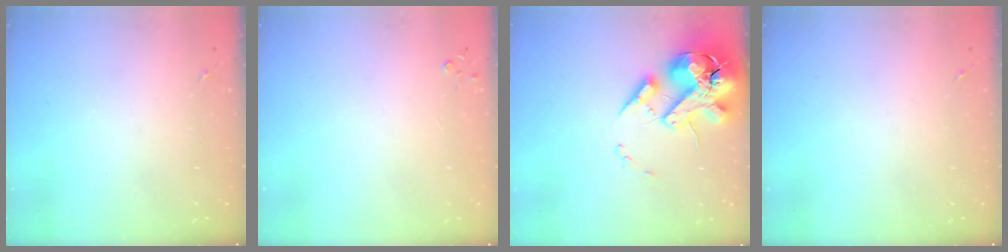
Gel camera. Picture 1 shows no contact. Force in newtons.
{"total": 2.8, "press": 2.8, "slide": 0.3}
{"total": 20.7, "press": 20.4, "slide": 3.5}
{"total": 0.0}